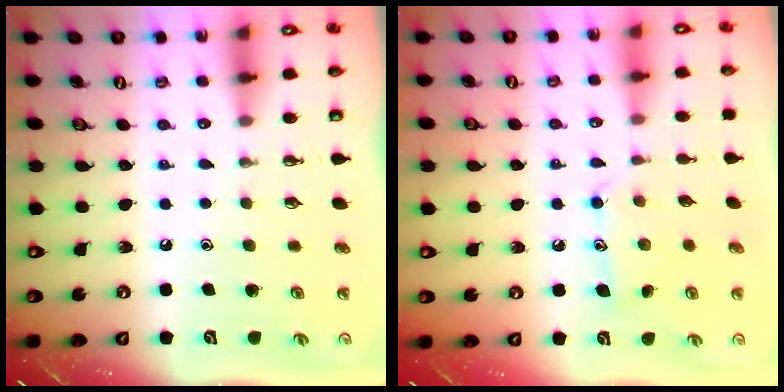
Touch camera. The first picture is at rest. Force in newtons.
{"total": 9.6, "press": 9.6, "slide": 0.5}